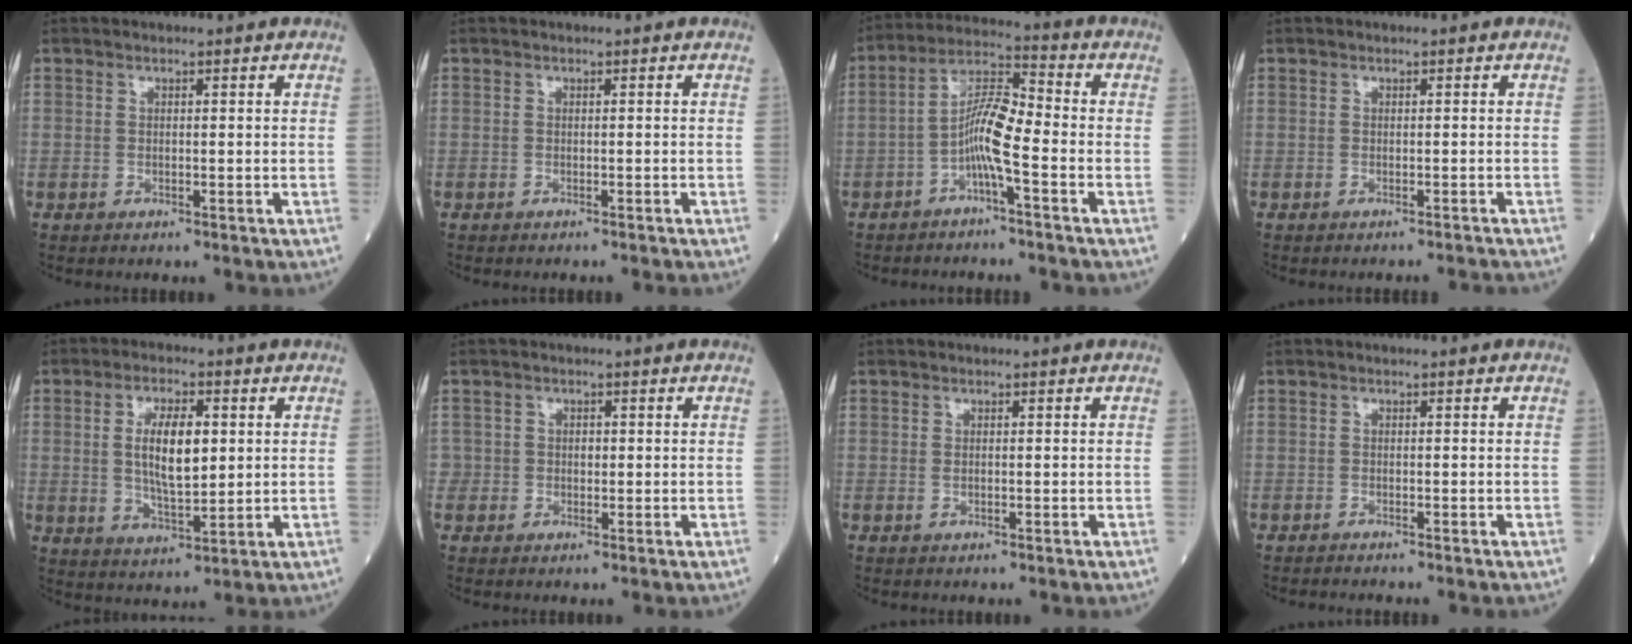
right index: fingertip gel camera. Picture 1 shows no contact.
{"total": 1.4, "force": [-1.3, -0.2, 0.5], "torque": [-0.004, 0.001, -0.017]}
{"total": 7.4, "force": [-2.7, 0.7, 6.8], "torque": [-0.131, 0.020, -0.055]}
{"total": 3.0, "force": [-2.9, -0.6, 0.2], "torque": [0.001, -0.013, -0.034]}
{"total": 8.5, "force": [1.4, 2.8, 7.9], "torque": [-0.148, 0.001, 0.026]}
{"total": 1.8, "force": [-0.1, 1.6, 0.6], "torque": [-0.003, 0.005, -0.002]}
{"total": 0.6, "force": [-0.1, 0.2, 0.5], "torque": [-0.011, -0.001, 0.001]}
{"total": 1.7, "force": [-1.6, -0.1, 0.5], "torque": [-0.008, -0.002, -0.021]}